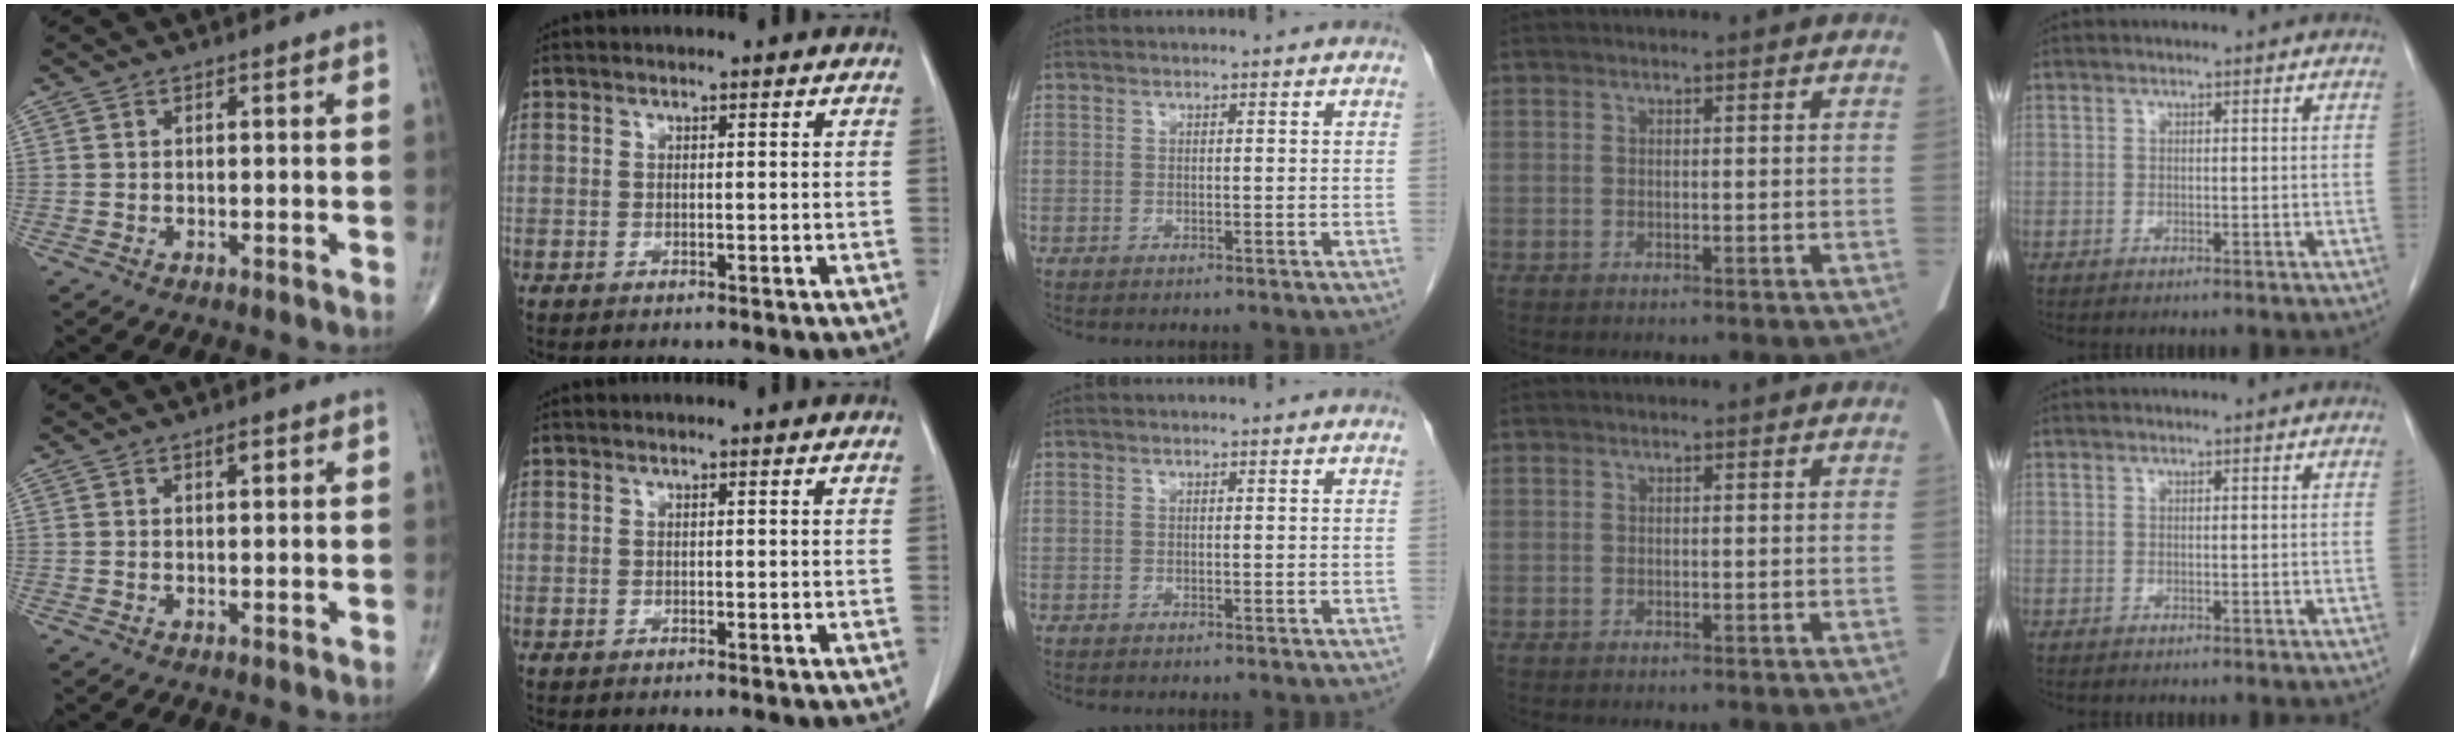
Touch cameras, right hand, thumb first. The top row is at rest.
{"thumb": {"total": 1.3, "force": [0.7, 0.5, 1.0], "torque": [-0.009, 0.001, 0.008]}}